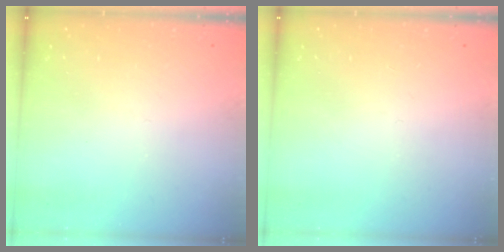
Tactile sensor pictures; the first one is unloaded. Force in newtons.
{"total": 0.0}